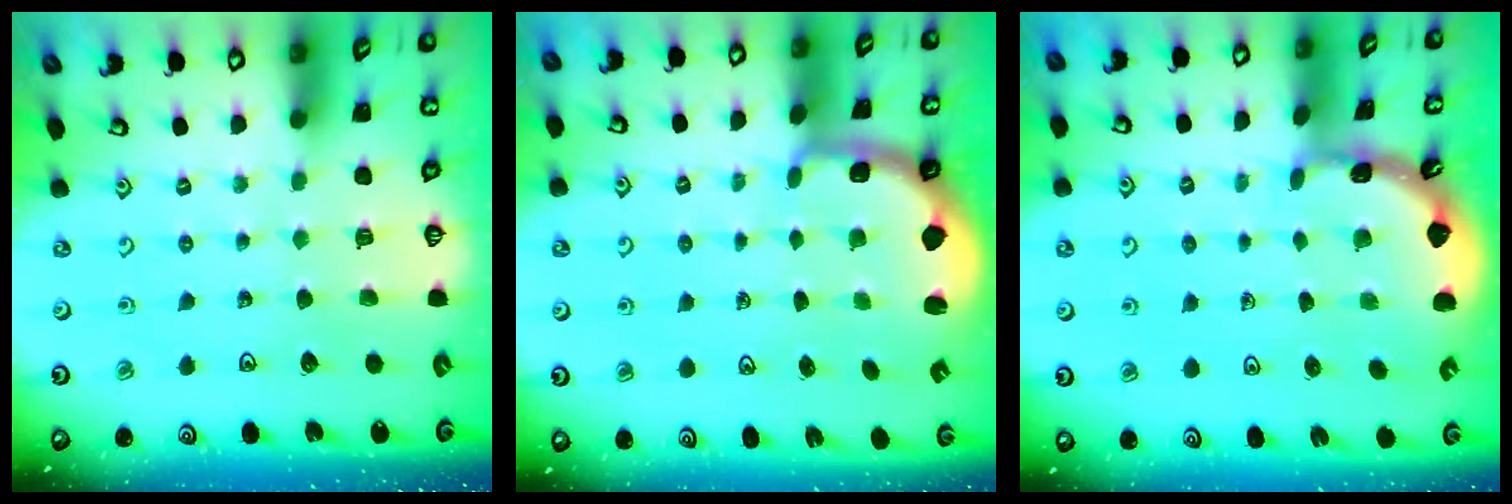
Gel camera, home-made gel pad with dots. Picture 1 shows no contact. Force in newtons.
{"total": 1.7, "press": 1.3, "slide": 1.0}
{"total": 1.8, "press": 1.8, "slide": 0.1}